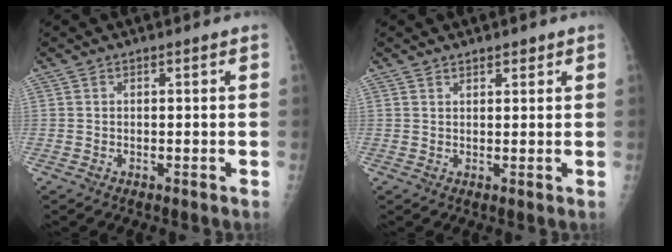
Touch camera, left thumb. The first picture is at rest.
{"total": 2.0, "force": [1.5, 0.9, 0.9], "torque": [-0.002, -0.008, 0.020]}